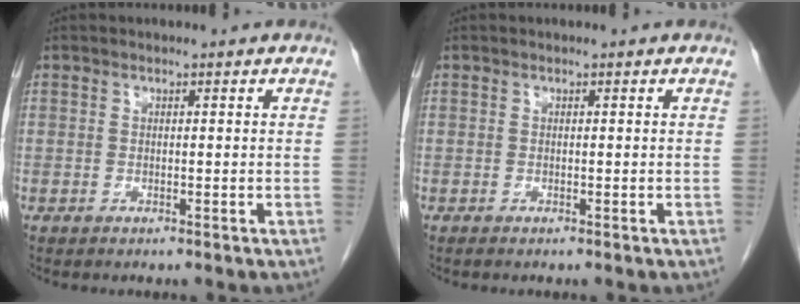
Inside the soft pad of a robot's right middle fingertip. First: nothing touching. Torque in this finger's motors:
{"motor_torque": [0.31, -0.02, 0.00, 0.01]}